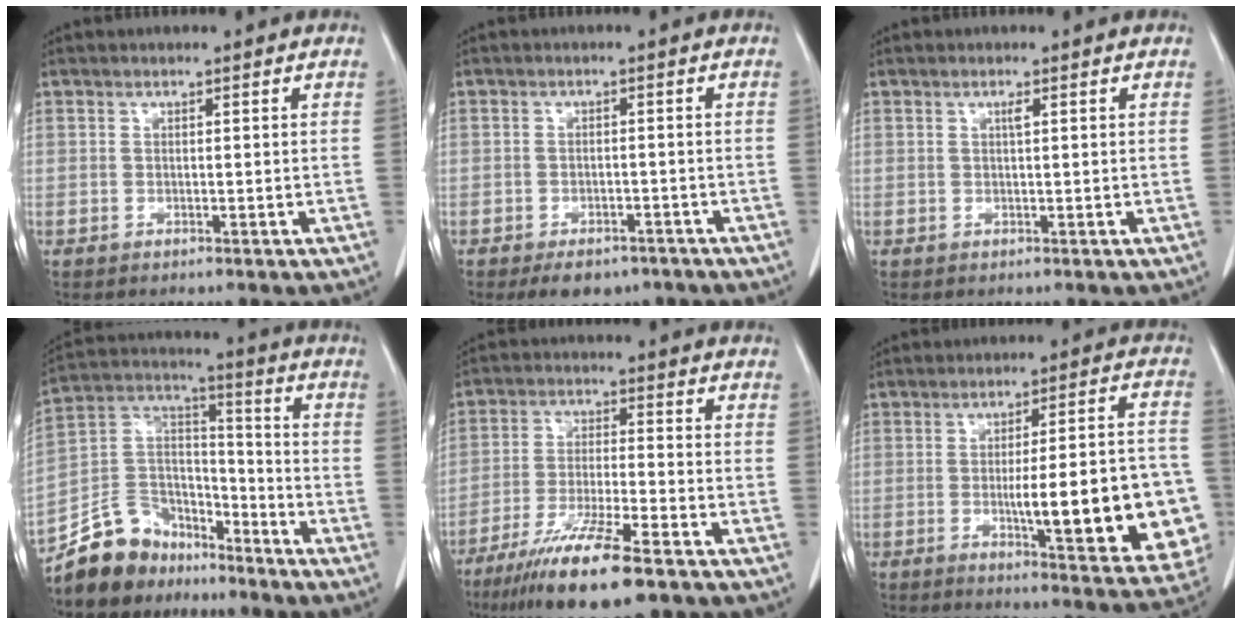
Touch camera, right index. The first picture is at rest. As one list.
[{"total": 6.0, "force": [-4.6, 3.3, 2.2], "torque": [-0.023, 0.003, -0.062]}, {"total": 0.7, "force": [0.3, 0.0, 0.7], "torque": [-0.014, 0.001, 0.006]}, {"total": 12.3, "force": [-10.1, 6.9, 1.7], "torque": [-0.040, 0.067, -0.184]}, {"total": 12.8, "force": [-8.5, 1.1, 9.5], "torque": [-0.176, -0.033, -0.150]}, {"total": 19.3, "force": [-3.8, 3.5, 18.6], "torque": [-0.168, 0.023, -0.033]}]